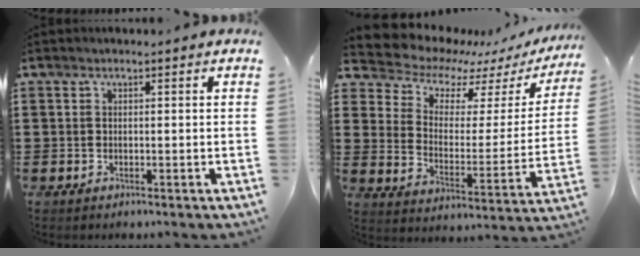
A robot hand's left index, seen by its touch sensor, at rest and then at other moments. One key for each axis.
{"total": 6.9, "fx": 6.3, "fy": 2.6, "fz": 1.0, "tx": -0.056, "ty": -0.052, "tz": 0.106}